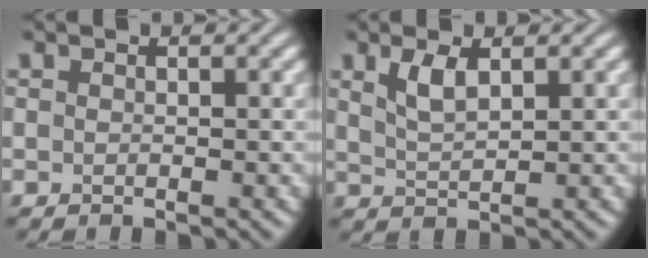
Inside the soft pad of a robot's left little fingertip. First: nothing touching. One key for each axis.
{"total": 2.5, "fx": 1.3, "fy": 0.9, "fz": 1.9, "tx": -0.043, "ty": -0.001, "tz": 0.028}